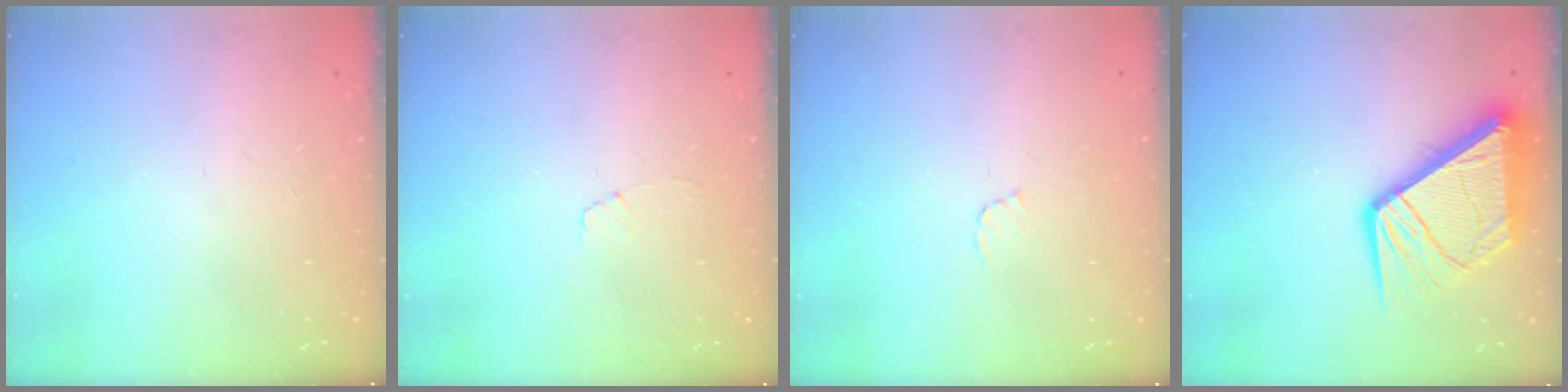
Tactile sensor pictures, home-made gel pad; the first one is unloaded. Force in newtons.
{"total": 3.8, "press": 3.8, "slide": 0.3}
{"total": 3.6, "press": 3.6, "slide": 0.3}
{"total": 15.1, "press": 15.0, "slide": 1.7}